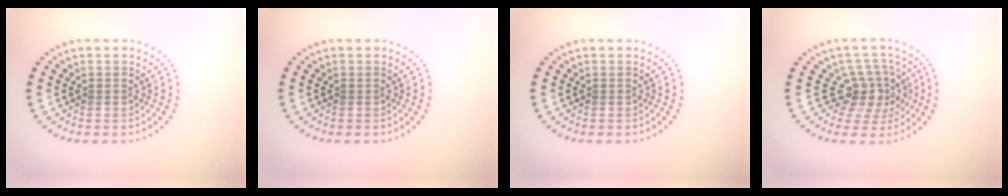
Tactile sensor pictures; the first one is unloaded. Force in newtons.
{"total": 0.0}
{"total": 0.0}
{"total": 3.8, "press": 2.8, "slide": 2.5}